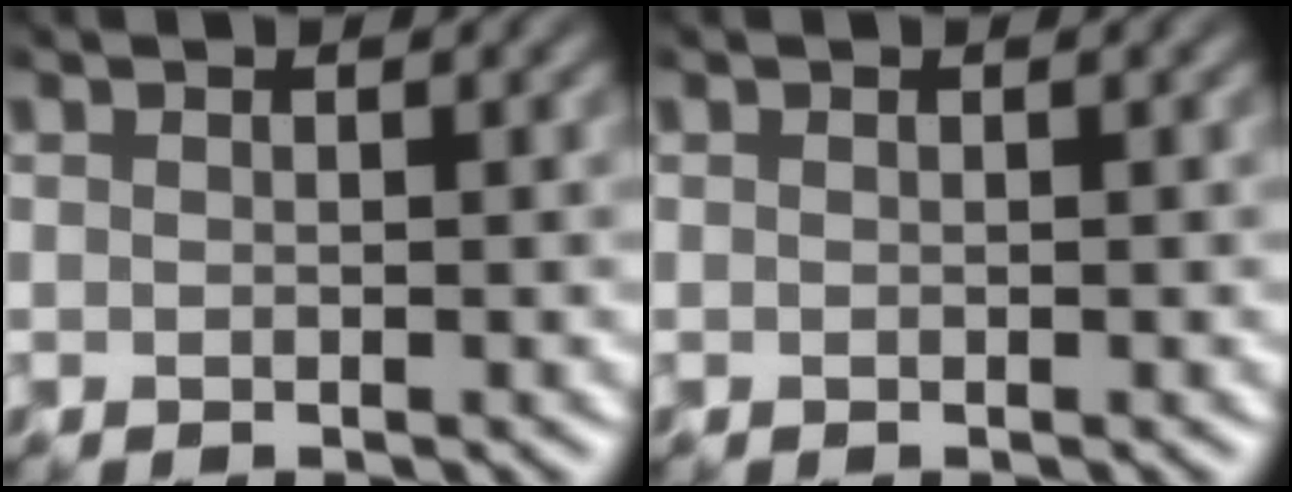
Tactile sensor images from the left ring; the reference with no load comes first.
{"total": 0.0}